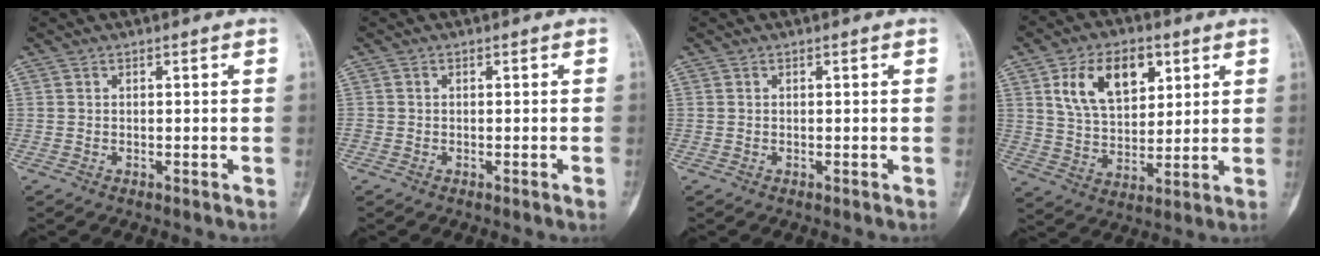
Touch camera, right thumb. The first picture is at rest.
{"total": 0.9, "force": [-0.5, 0.1, 0.8], "torque": [-0.012, -0.001, -0.009]}
{"total": 0.0}
{"total": 13.6, "force": [5.6, 8.4, 9.2], "torque": [-0.125, -0.016, 0.106]}